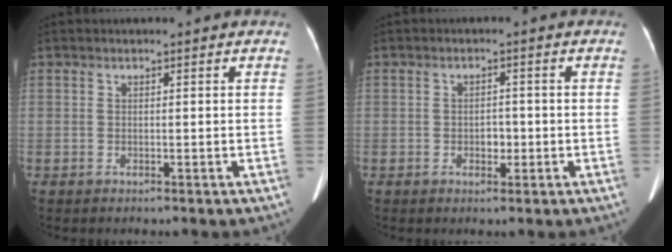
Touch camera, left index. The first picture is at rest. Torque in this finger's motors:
{"motor_torque": [-0.20, 0.05, -0.01, -0.01]}